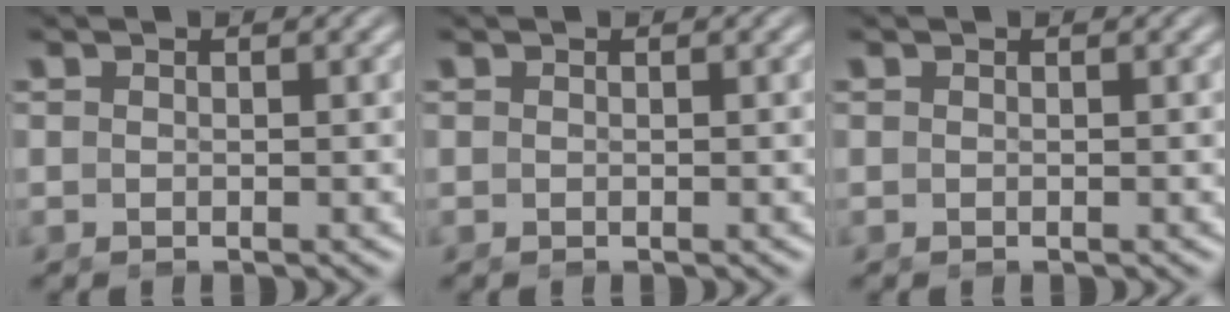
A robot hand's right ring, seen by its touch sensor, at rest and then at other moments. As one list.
[{"total": 0.0}, {"total": 0.0}]